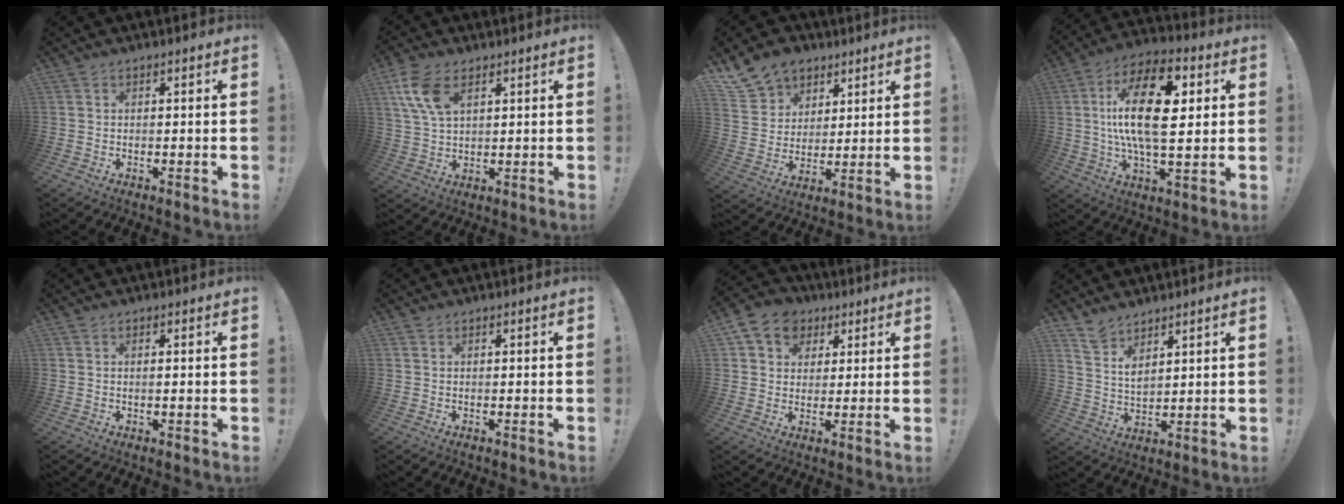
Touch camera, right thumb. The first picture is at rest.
{"total": 10.2, "force": [4.8, 5.5, 7.1], "torque": [-0.145, -0.009, 0.091]}
{"total": 12.5, "force": [8.0, 9.0, 3.2], "torque": [-0.051, -0.051, 0.160]}
{"total": 21.8, "force": [3.3, 9.6, 19.3], "torque": [-0.348, -0.003, 0.042]}
{"total": 0.8, "force": [0.0, 0.0, 0.8], "torque": [-0.010, -0.002, 0.000]}
{"total": 0.0}
{"total": 10.0, "force": [4.1, 8.2, 3.9], "torque": [-0.062, -0.011, 0.085]}
{"total": 6.1, "force": [5.3, 2.3, 2.0], "torque": [-0.039, -0.035, 0.100]}